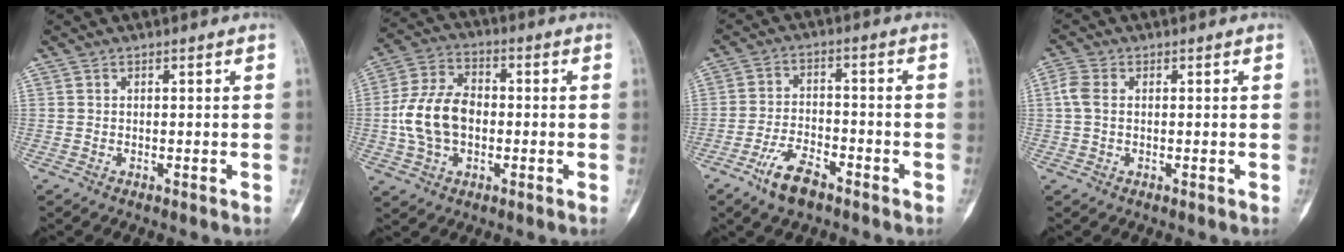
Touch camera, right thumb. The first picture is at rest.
{"total": 12.5, "force": [-1.0, 8.4, 9.2], "torque": [-0.171, 0.026, -0.023]}
{"total": 7.7, "force": [-5.0, 3.4, 4.8], "torque": [-0.089, 0.024, -0.092]}
{"total": 3.5, "force": [0.3, 2.4, 2.5], "torque": [-0.066, 0.009, 0.002]}